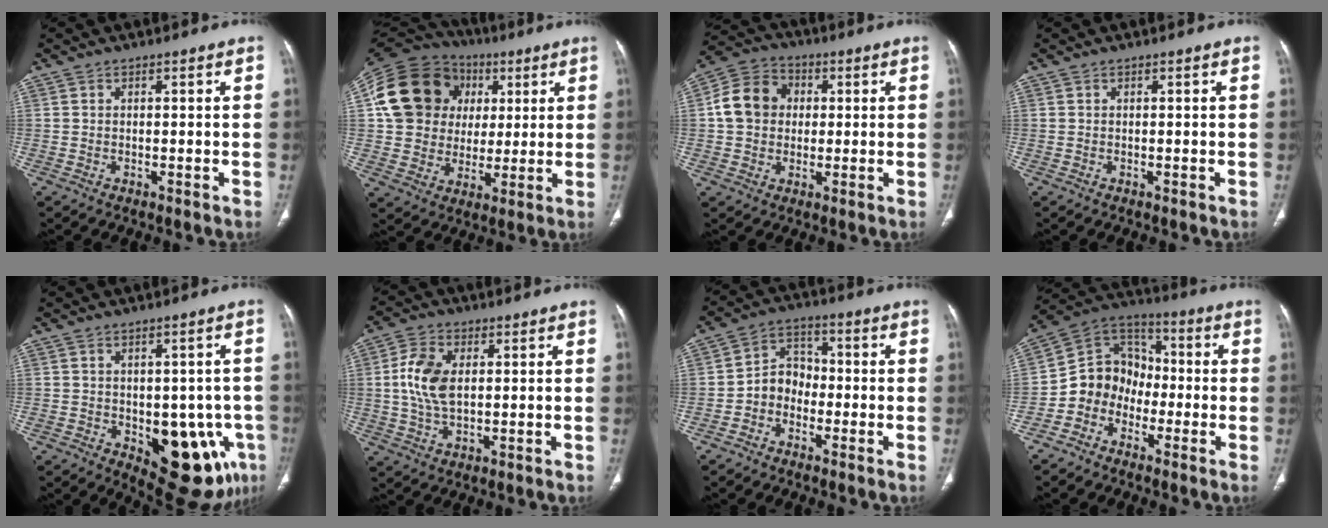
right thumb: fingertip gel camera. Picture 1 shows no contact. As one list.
[{"total": 21.0, "force": [5.2, 17.9, 9.8], "torque": [-0.162, 0.035, 0.099]}, {"total": 10.4, "force": [1.0, 8.8, 5.3], "torque": [-0.080, 0.020, 0.008]}, {"total": 0.0}, {"total": 14.8, "force": [-4.5, 7.6, 11.9], "torque": [-0.114, 0.001, -0.037]}, {"total": 8.9, "force": [1.2, 5.2, 7.1], "torque": [-0.148, 0.000, 0.025]}, {"total": 6.3, "force": [-2.0, 5.2, 2.9], "torque": [-0.024, 0.034, -0.050]}, {"total": 10.7, "force": [-3.6, 9.3, 3.9], "torque": [-0.034, 0.063, -0.082]}]